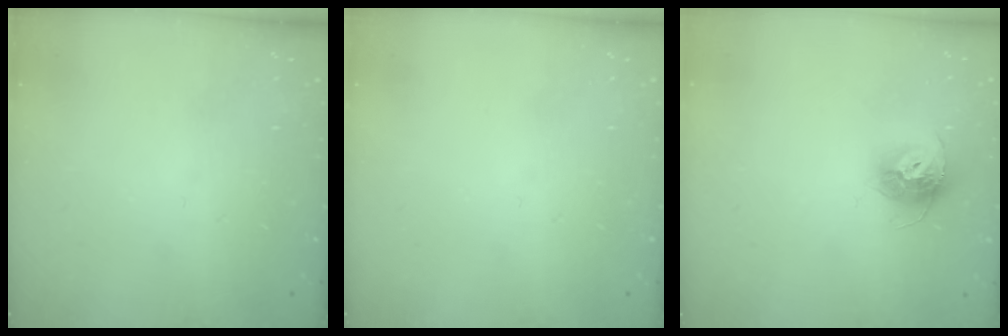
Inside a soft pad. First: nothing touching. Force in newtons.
{"total": 0.0}
{"total": 11.2, "press": 11.2, "slide": 0.8}